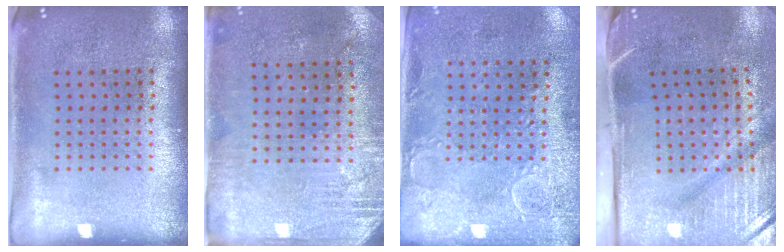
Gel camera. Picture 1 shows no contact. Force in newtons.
{"total": 2.8, "press": 2.5, "slide": 1.4}
{"total": 2.9, "press": 2.3, "slide": 1.8}
{"total": 4.9, "press": 4.0, "slide": 2.8}